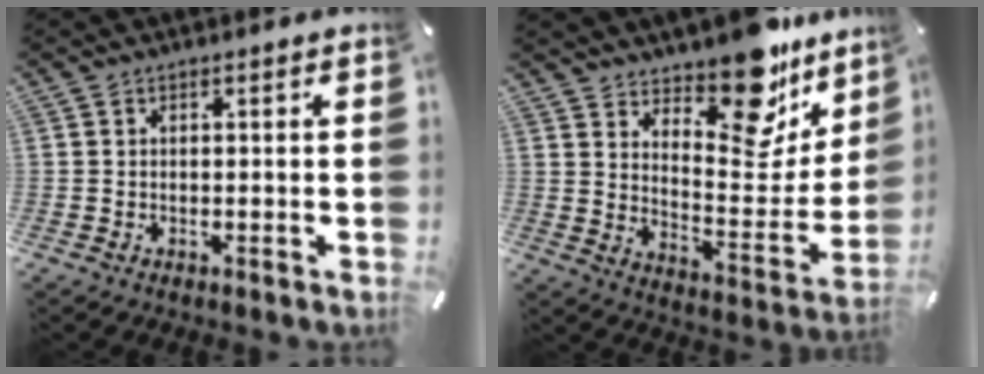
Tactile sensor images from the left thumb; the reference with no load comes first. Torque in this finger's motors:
{"motor_torque": [2.45, 0.39, 1.64, -1.13, 0.04]}